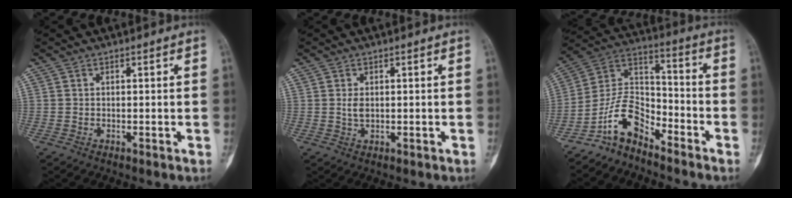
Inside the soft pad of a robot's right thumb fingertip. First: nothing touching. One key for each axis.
{"total": 1.9, "fx": 0.1, "fy": 1.2, "fz": 1.5, "tx": -0.027, "ty": -0.002, "tz": 0.004}
{"total": 10.2, "fx": -7.5, "fy": 5.1, "fz": 4.7, "tx": -0.078, "ty": 0.088, "tz": -0.156}